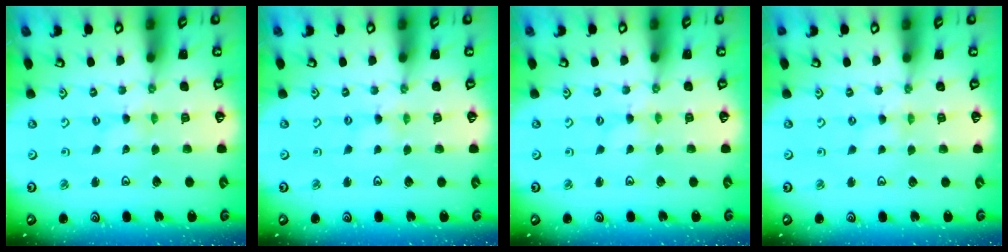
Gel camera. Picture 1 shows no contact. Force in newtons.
{"total": 0.0}
{"total": 0.0}
{"total": 0.0}